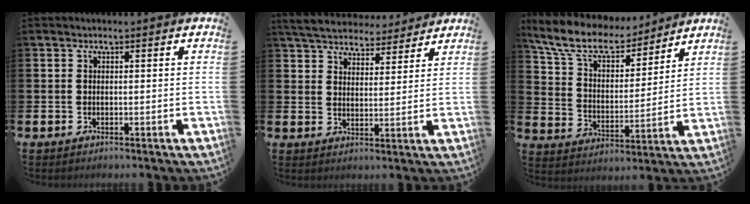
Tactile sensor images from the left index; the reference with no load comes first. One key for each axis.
{"total": 5.9, "fx": 5.6, "fy": 1.5, "fz": 0.8, "tx": -0.036, "ty": -0.032, "tz": 0.099}
{"total": 10.2, "fx": 8.7, "fy": 3.5, "fz": 3.9, "tx": -0.120, "ty": -0.048, "tz": 0.157}